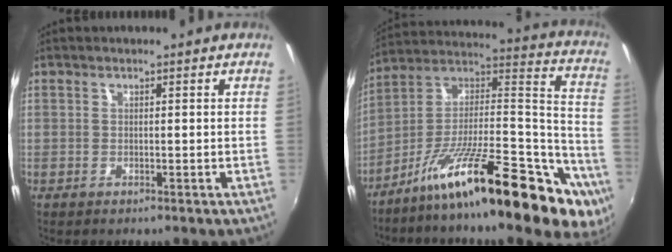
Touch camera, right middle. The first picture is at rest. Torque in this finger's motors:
{"motor_torque": [1.96, -0.17, 0.57, 0.21]}